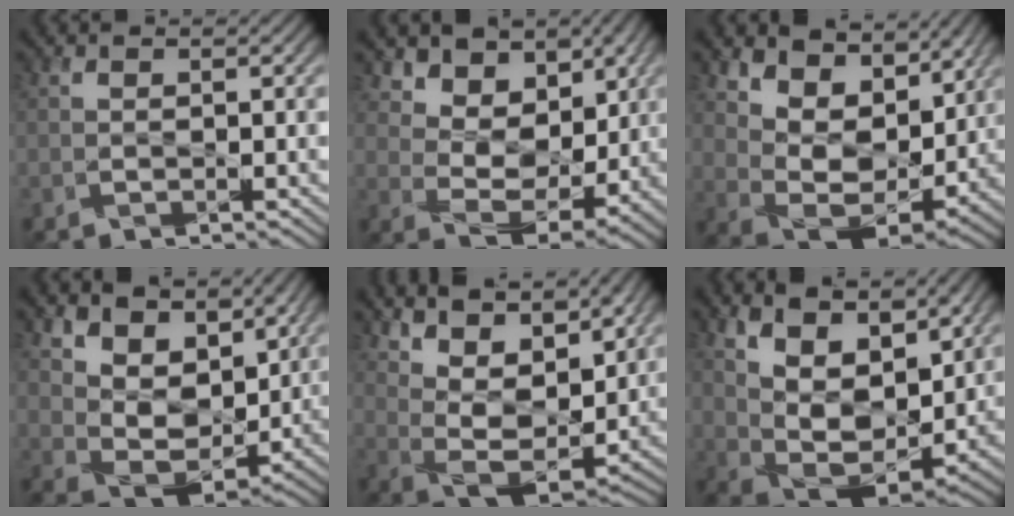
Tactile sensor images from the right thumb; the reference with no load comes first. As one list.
[{"total": 7.9, "force": [4.3, 5.0, 4.2], "torque": [-0.086, -0.008, 0.066]}, {"total": 10.9, "force": [5.9, 6.1, 6.8], "torque": [-0.149, 0.004, 0.099]}, {"total": 8.9, "force": [4.8, 5.8, 4.9], "torque": [-0.111, -0.005, 0.079]}, {"total": 11.8, "force": [8.4, 4.1, 7.2], "torque": [-0.170, 0.006, 0.123]}, {"total": 11.5, "force": [6.2, 5.6, 7.9], "torque": [-0.165, 0.003, 0.104]}]